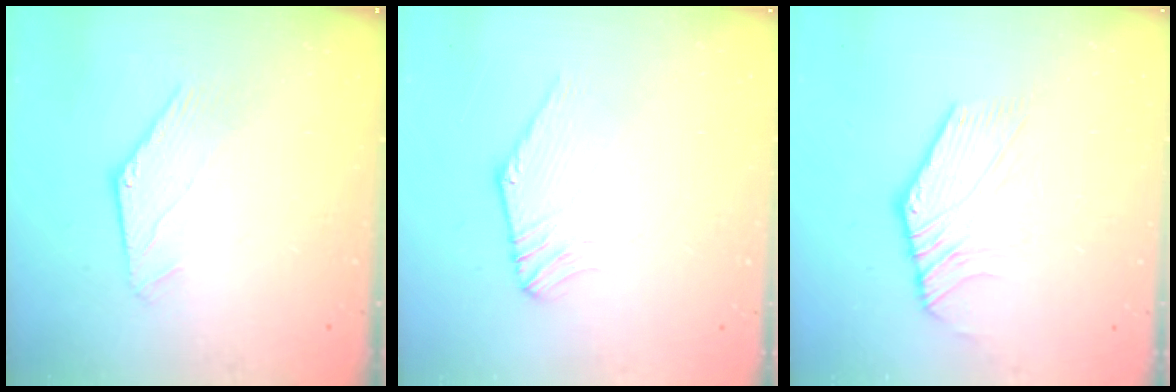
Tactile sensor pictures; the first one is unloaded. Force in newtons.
{"total": 0.5, "press": 0.5, "slide": 0.3}
{"total": 2.6, "press": 2.4, "slide": 0.8}